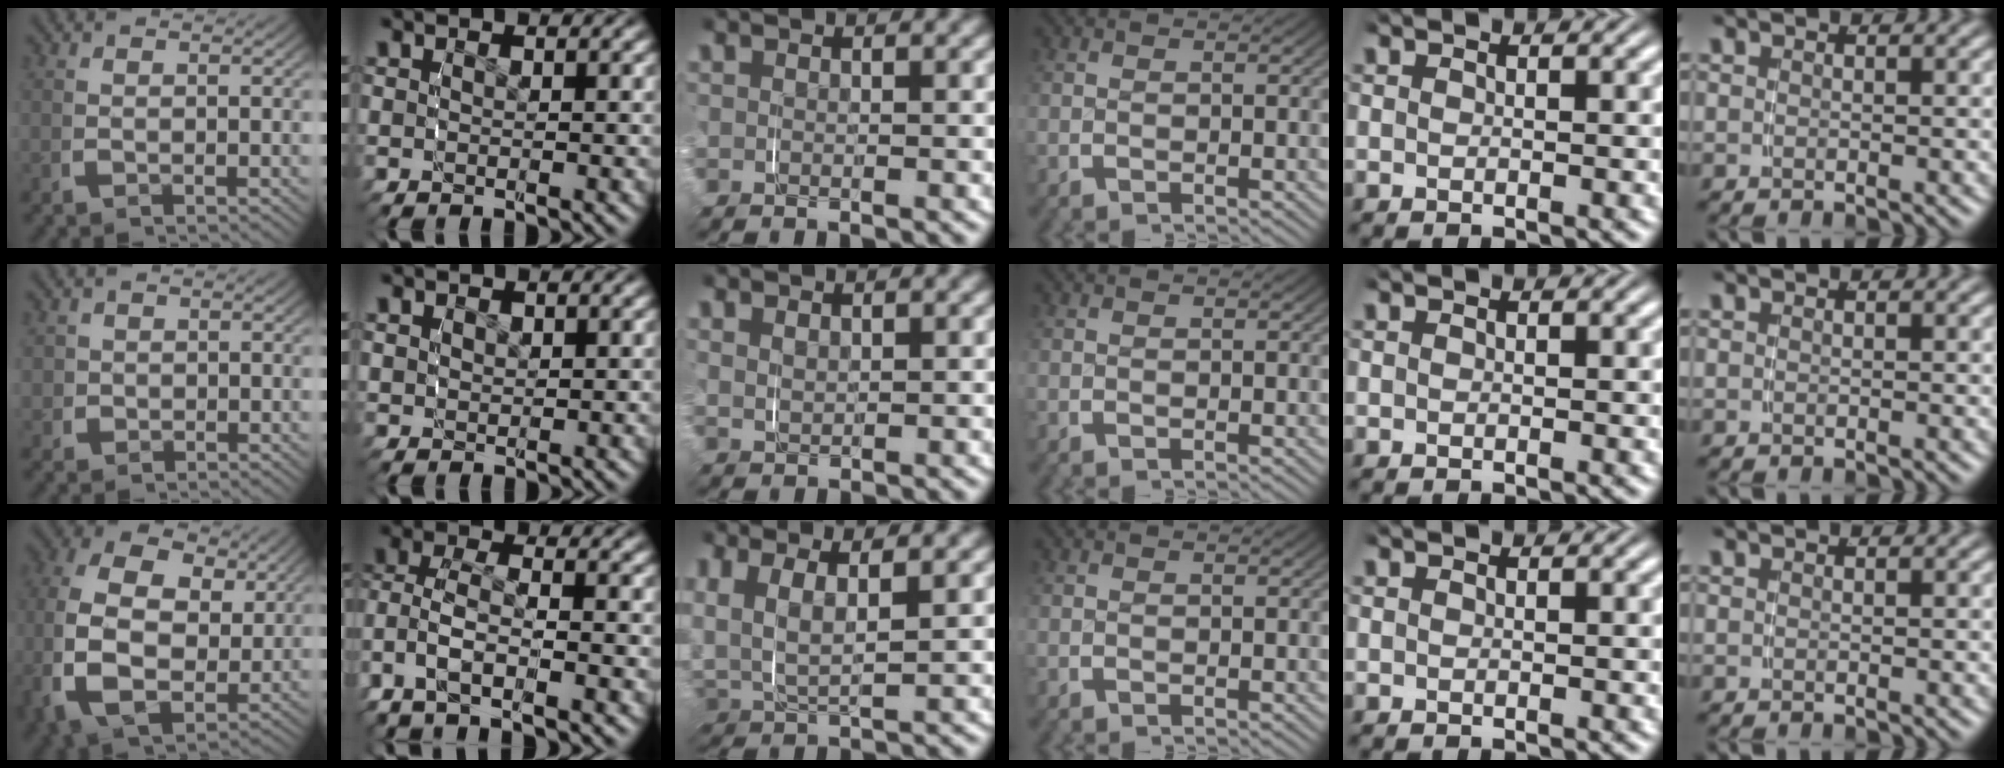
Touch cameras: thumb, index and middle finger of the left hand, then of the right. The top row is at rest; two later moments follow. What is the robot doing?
{"motion": "grasp_and_lifting", "object": "jacket"}